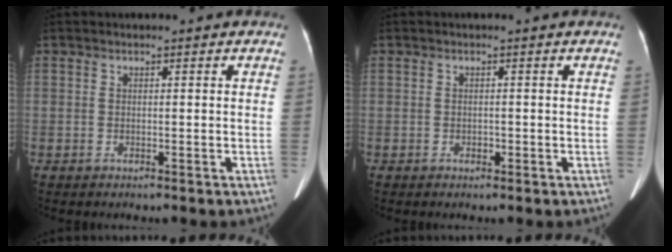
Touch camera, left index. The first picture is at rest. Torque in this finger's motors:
{"motor_torque": [-0.05, 0.01, 0.00, 0.00]}